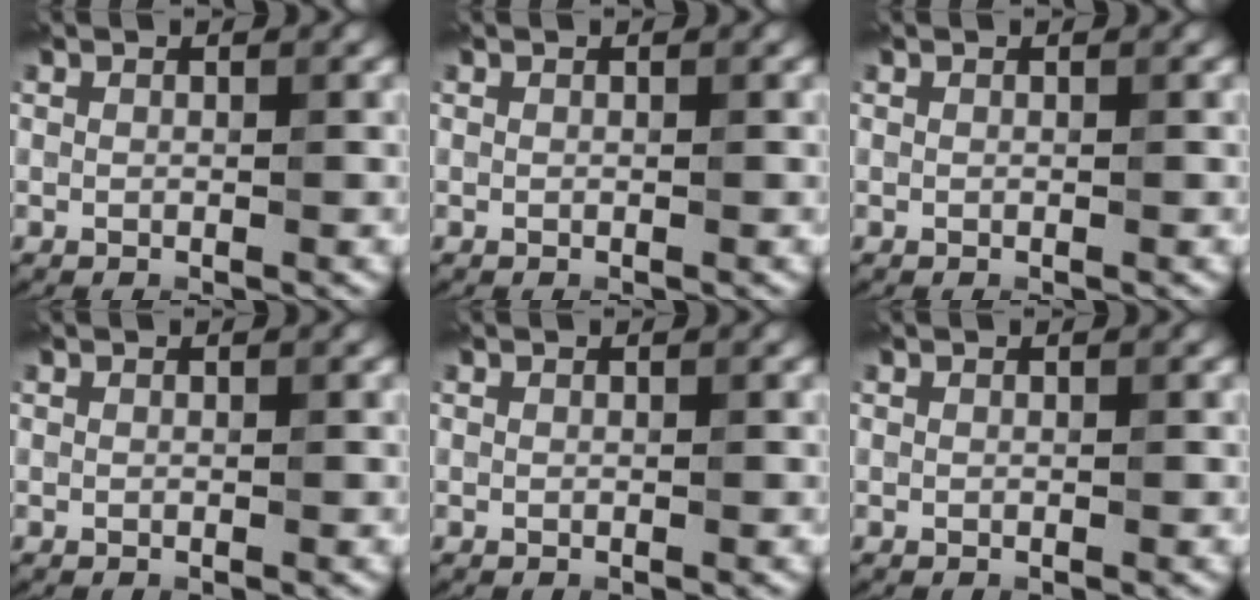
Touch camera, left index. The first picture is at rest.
{"total": 0.0}
{"total": 0.0}
{"total": 0.0}
{"total": 0.0}
{"total": 0.0}